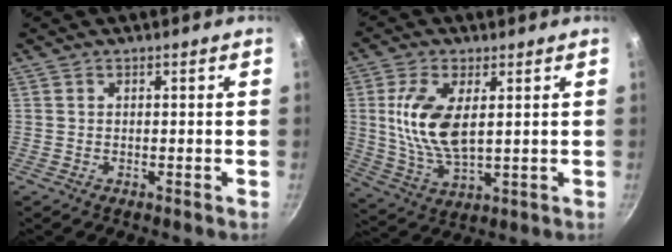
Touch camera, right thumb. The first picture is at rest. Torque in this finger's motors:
{"motor_torque": [0.75, 0.68, 1.25, -0.13, 0.26]}